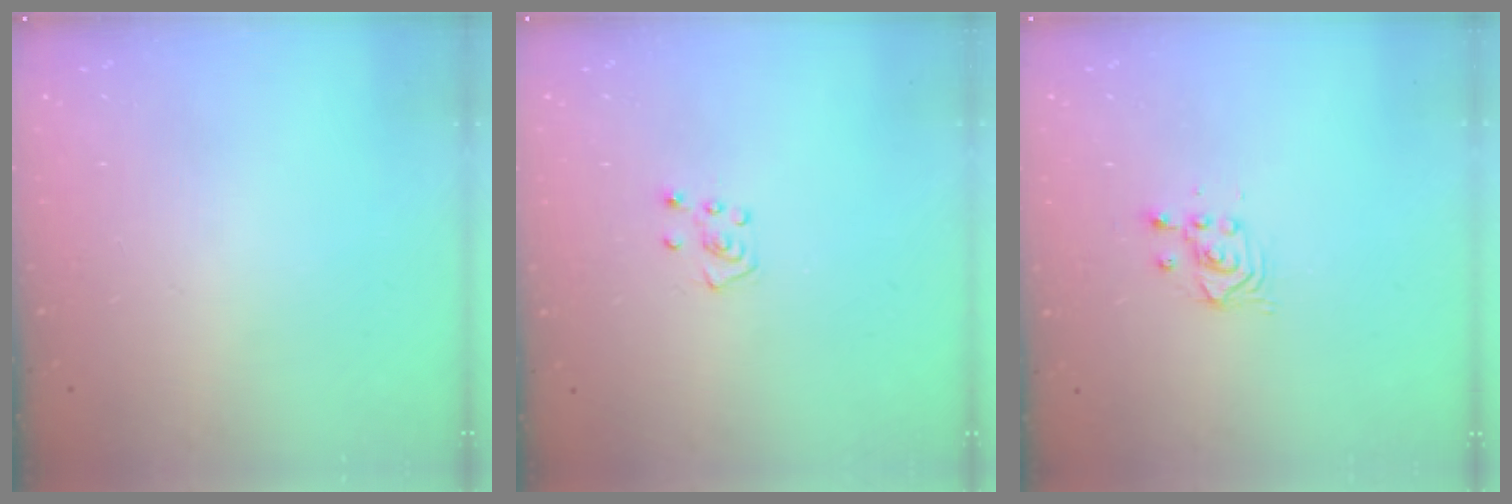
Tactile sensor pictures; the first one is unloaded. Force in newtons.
{"total": 4.8, "press": 4.8, "slide": 0.4}
{"total": 2.5, "press": 2.5, "slide": 0.2}